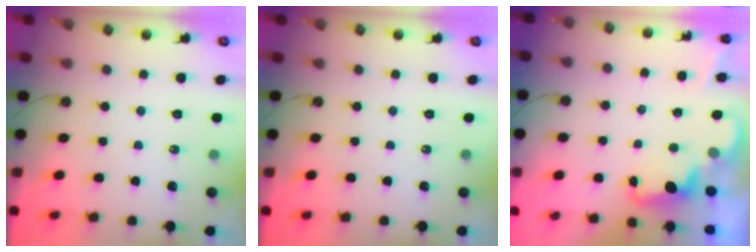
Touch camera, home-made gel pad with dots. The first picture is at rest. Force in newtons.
{"total": 0.0}
{"total": 2.1, "press": 2.0, "slide": 0.6}